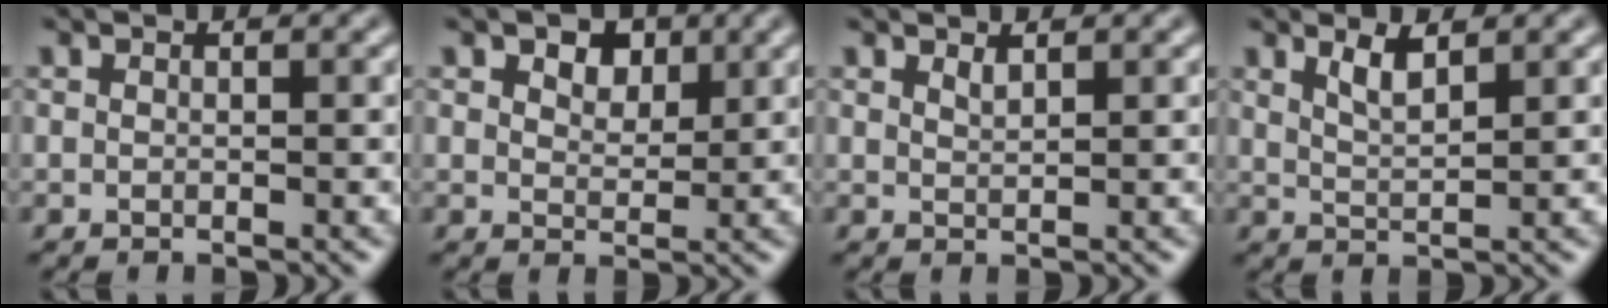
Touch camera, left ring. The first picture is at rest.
{"total": 3.2, "force": [1.8, 2.0, 1.8], "torque": [-0.026, 0.006, 0.013]}
{"total": 0.8, "force": [0.7, 0.1, 0.4], "torque": [-0.005, -0.002, 0.015]}
{"total": 2.1, "force": [1.4, 0.5, 1.5], "torque": [-0.028, -0.003, 0.028]}